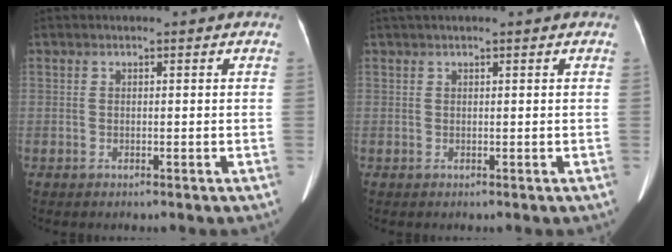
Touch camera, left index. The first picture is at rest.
{"total": 2.8, "force": [2.3, 0.0, 1.6], "torque": [-0.015, 0.038, 0.036]}